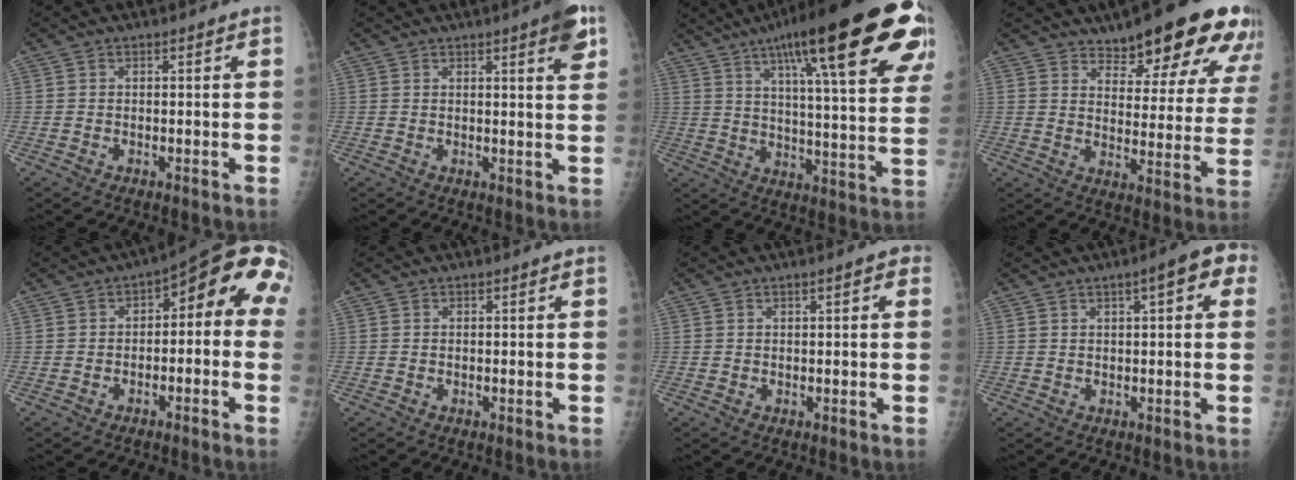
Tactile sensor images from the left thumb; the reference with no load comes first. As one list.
[{"total": 5.8, "force": [3.1, 0.8, 4.8], "torque": [-0.057, -0.011, 0.036]}, {"total": 30.2, "force": [15.9, 6.3, 24.9], "torque": [-0.315, -0.016, 0.228]}, {"total": 18.7, "force": [13.4, 6.1, 11.4], "torque": [-0.112, -0.071, 0.177]}, {"total": 11.8, "force": [0.5, 5.9, 10.2], "torque": [-0.091, 0.046, -0.005]}, {"total": 0.0}, {"total": 2.2, "force": [0.9, 0.6, 1.9], "torque": [-0.025, 0.003, 0.009]}, {"total": 6.8, "force": [2.7, 1.9, 5.9], "torque": [-0.067, 0.011, 0.031]}]